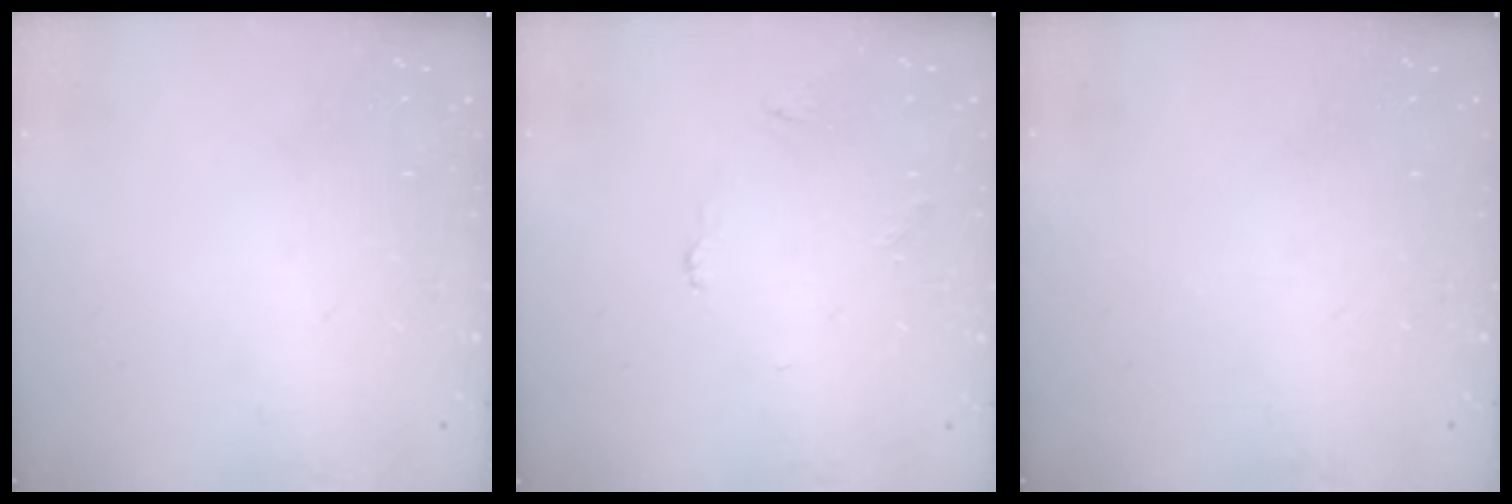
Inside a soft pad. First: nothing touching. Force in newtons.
{"total": 2.5, "press": 2.5, "slide": 0.3}
{"total": 0.0}